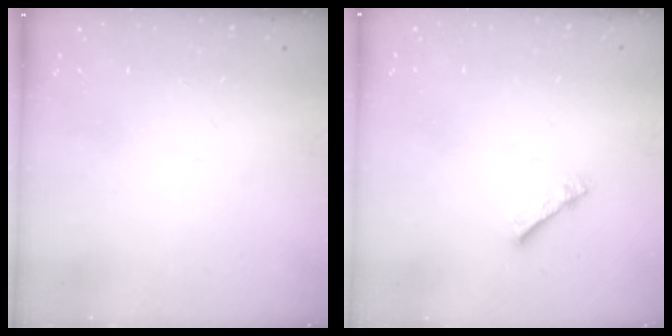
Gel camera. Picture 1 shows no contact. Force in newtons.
{"total": 2.3, "press": 2.3, "slide": 0.3}